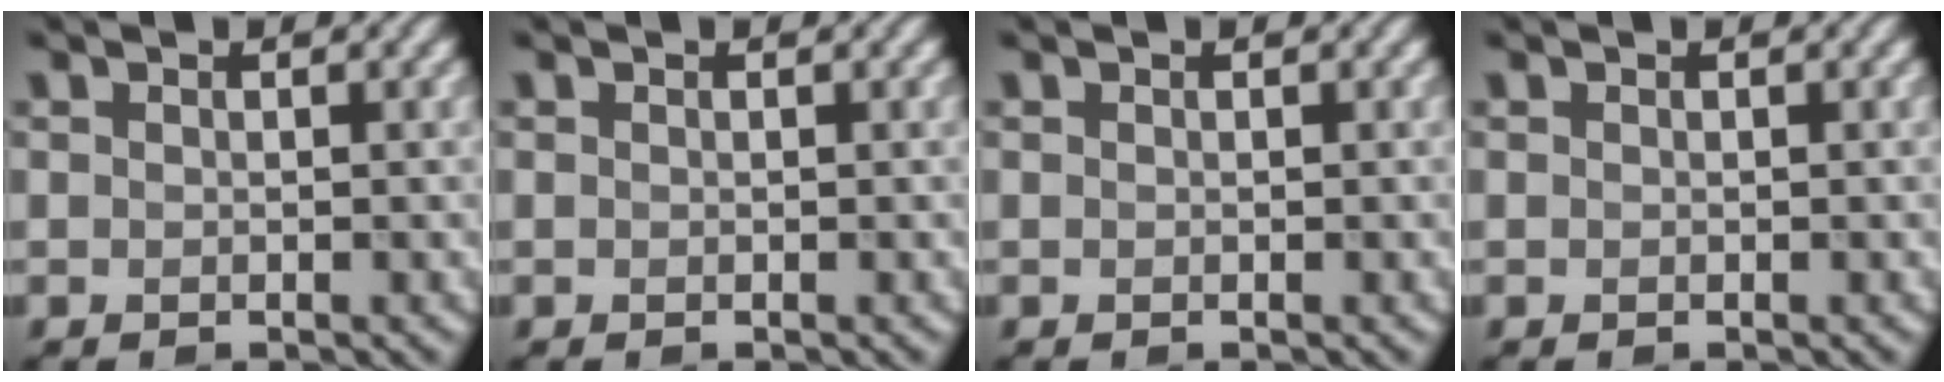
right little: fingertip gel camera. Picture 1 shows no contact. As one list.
[{"total": 0.0}, {"total": 0.0}, {"total": 0.0}]